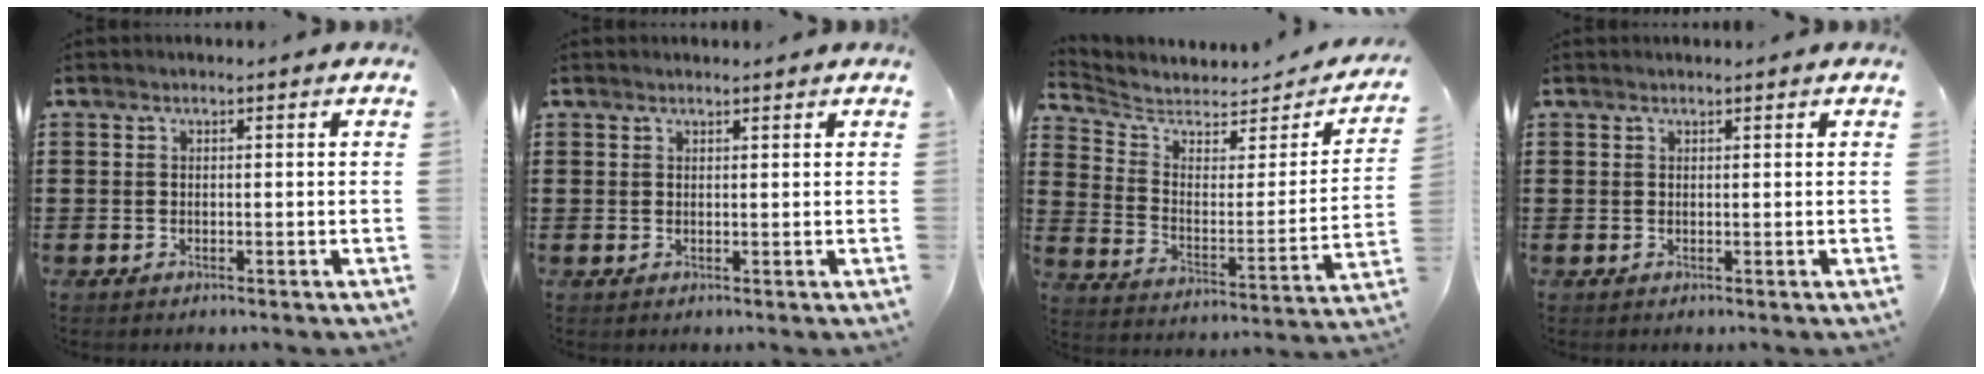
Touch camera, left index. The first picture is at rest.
{"total": 0.8, "force": [0.8, 0.0, 0.3], "torque": [-0.006, -0.002, 0.016]}
{"total": 4.5, "force": [4.1, 1.7, 1.0], "torque": [-0.049, -0.033, 0.066]}
{"total": 0.5, "force": [0.5, 0.0, 0.2], "torque": [-0.006, -0.001, 0.010]}